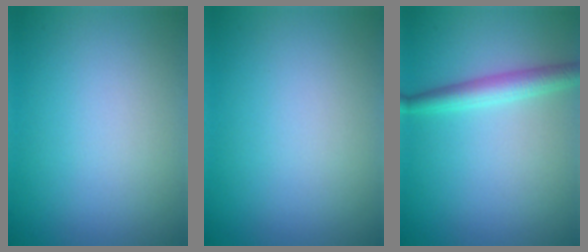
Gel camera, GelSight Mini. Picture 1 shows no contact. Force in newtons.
{"total": 0.0}
{"total": 2.8, "press": 2.8, "slide": 0.1}